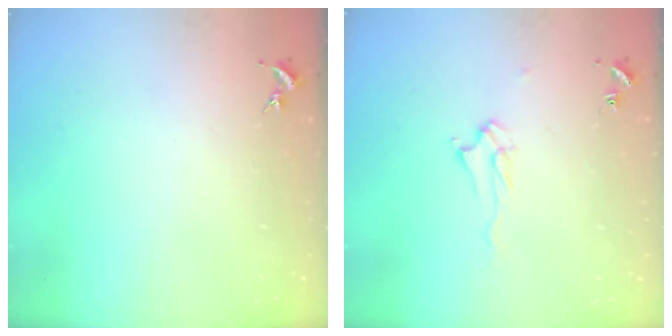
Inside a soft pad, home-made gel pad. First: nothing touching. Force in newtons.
{"total": 2.5, "press": 2.4, "slide": 0.4}